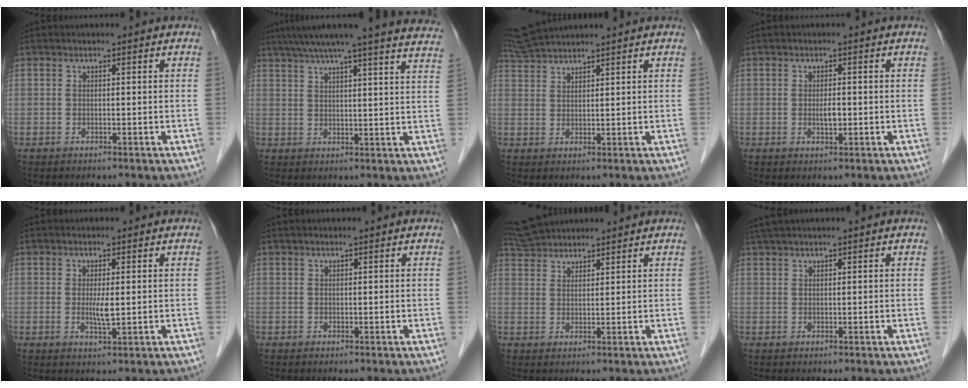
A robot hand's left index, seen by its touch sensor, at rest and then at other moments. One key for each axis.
{"total": 23.7, "fx": 21.1, "fy": 0.1, "fz": 10.9, "tx": -0.167, "ty": -0.013, "tz": 0.258}
{"total": 6.2, "fx": 5.9, "fy": -0.5, "fz": 1.7, "tx": -0.038, "ty": 0.030, "tz": 0.117}
{"total": 1.7, "fx": -0.2, "fy": 0.6, "fz": 1.6, "tx": -0.031, "ty": 0.000, "tz": -0.002}
{"total": 2.6, "fx": 0.2, "fy": 0.2, "fz": 2.5, "tx": -0.051, "ty": -0.007, "tz": 0.005}
{"total": 0.8, "fx": 0.6, "fy": -0.1, "fz": 0.5, "tx": -0.009, "ty": 0.005, "tz": 0.013}
{"total": 7.0, "fx": 6.7, "fy": 1.1, "fz": 1.6, "tx": -0.036, "ty": 0.040, "tz": 0.126}
{"total": 3.8, "fx": 3.2, "fy": -0.3, "fz": 2.1, "tx": -0.037, "ty": 0.030, "tz": 0.062}